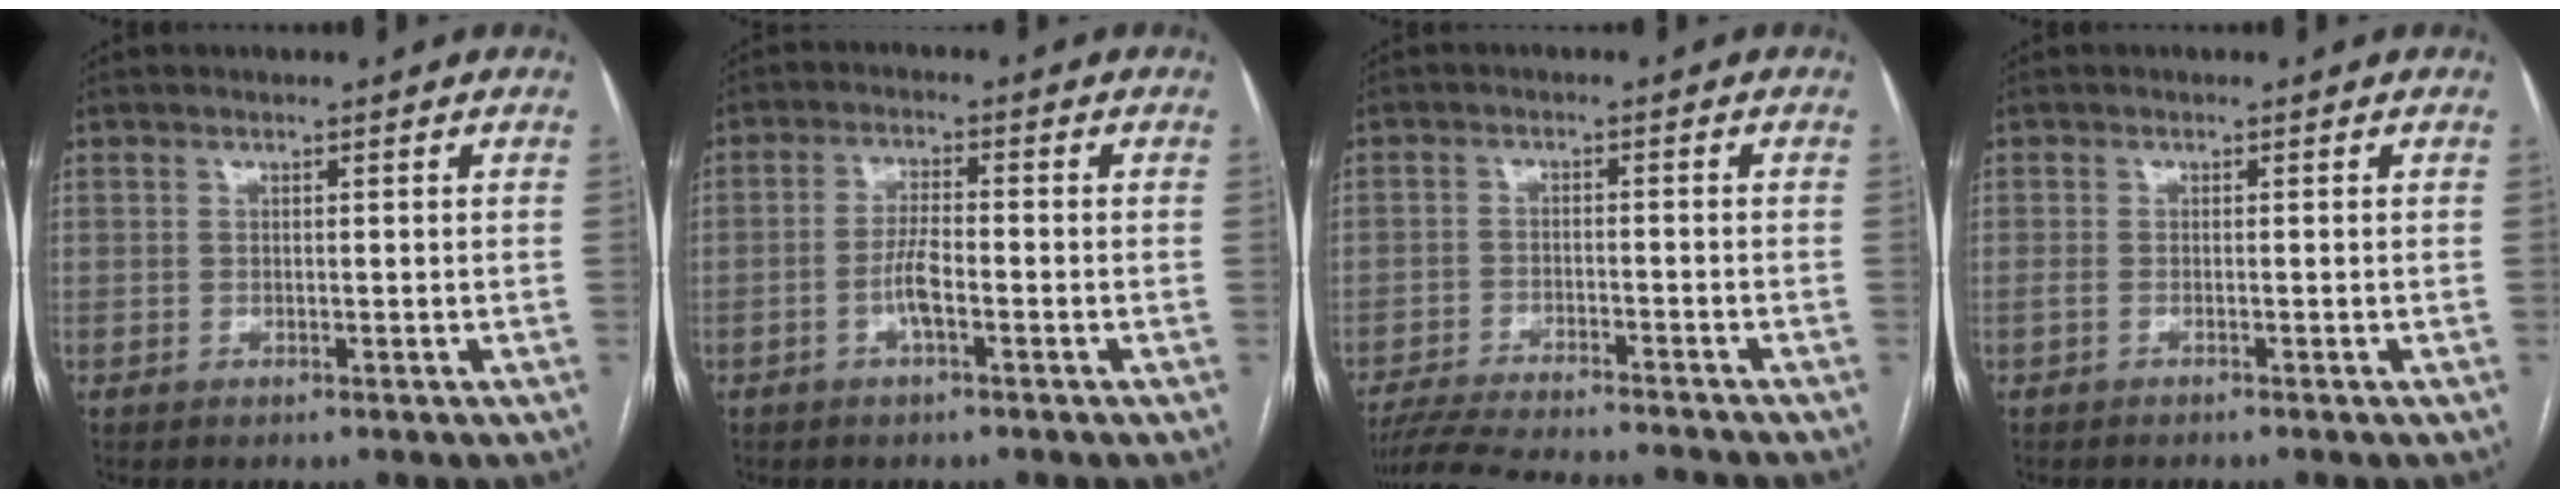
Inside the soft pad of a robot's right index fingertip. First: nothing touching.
{"total": 4.1, "force": [-1.5, 0.8, 3.7], "torque": [-0.078, 0.004, -0.029]}
{"total": 15.5, "force": [-14.2, 1.5, 6.1], "torque": [-0.114, -0.022, -0.208]}
{"total": 0.9, "force": [-0.6, -0.2, 0.6], "torque": [-0.012, 0.001, -0.010]}